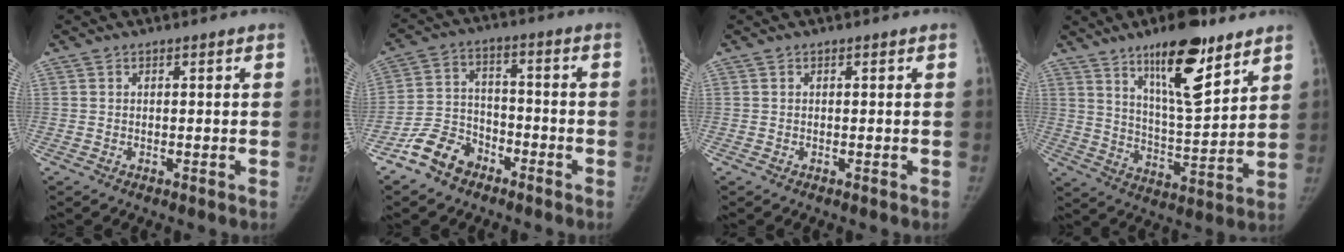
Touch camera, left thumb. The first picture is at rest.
{"total": 9.0, "force": [-6.2, 5.8, 3.2], "torque": [-0.048, 0.042, -0.122]}
{"total": 0.0}
{"total": 16.3, "force": [10.3, 4.7, 11.7], "torque": [-0.161, -0.067, 0.175]}